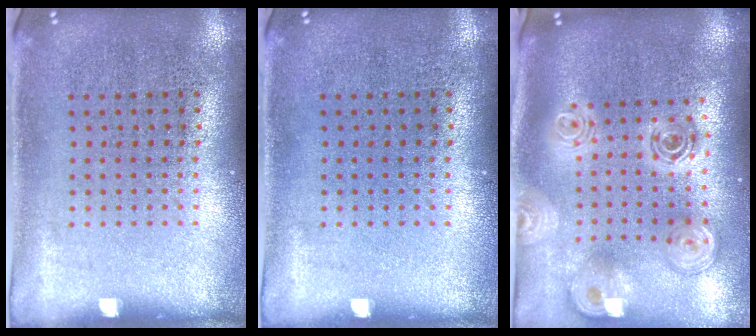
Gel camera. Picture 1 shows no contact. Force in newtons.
{"total": 0.0}
{"total": 2.6, "press": 1.9, "slide": 1.8}